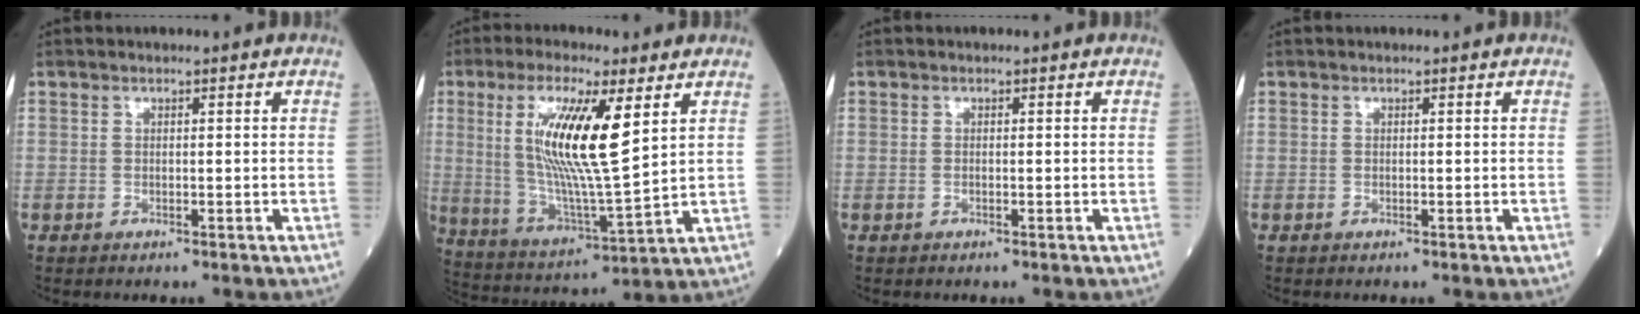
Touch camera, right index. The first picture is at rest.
{"total": 15.0, "force": [4.6, 1.8, 14.1], "torque": [-0.288, -0.008, 0.089]}
{"total": 0.0}
{"total": 0.0}